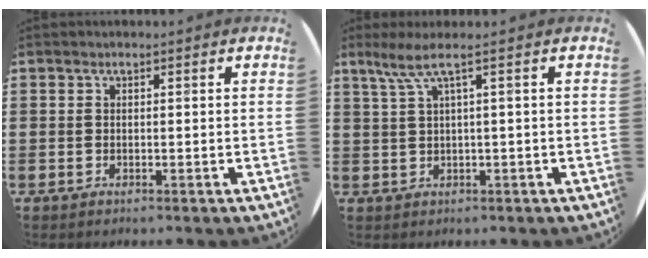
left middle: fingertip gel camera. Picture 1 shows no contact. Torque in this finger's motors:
{"motor_torque": [0.64, -0.87, 0.34, 0.12]}